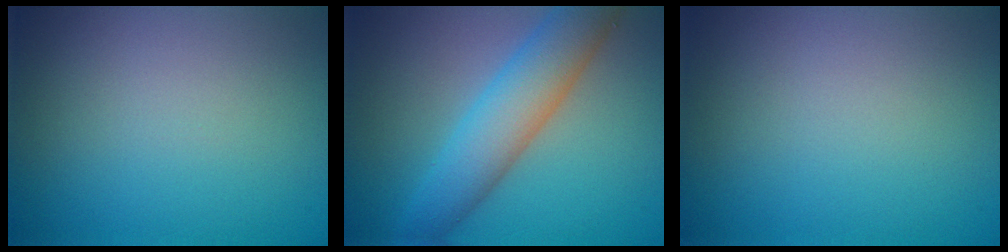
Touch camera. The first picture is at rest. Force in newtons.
{"total": 6.0, "press": 6.0, "slide": 0.0}
{"total": 0.0}